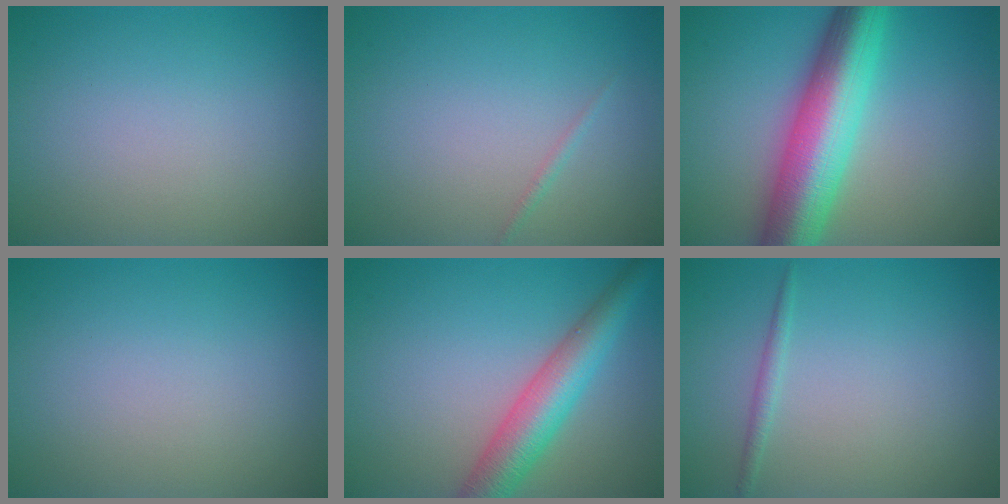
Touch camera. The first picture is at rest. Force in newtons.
{"total": 0.6, "press": 0.6, "slide": 0.0}
{"total": 10.2, "press": 10.2, "slide": 0.5}
{"total": 0.0}
{"total": 5.8, "press": 5.8, "slide": 0.1}
{"total": 0.9, "press": 0.9, "slide": 0.1}